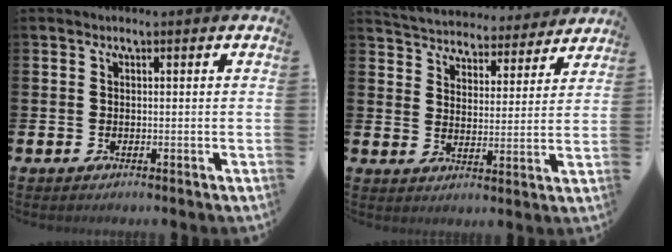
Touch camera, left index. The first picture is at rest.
{"total": 5.2, "force": [5.0, 1.1, -0.2], "torque": [-0.022, -0.043, 0.086]}